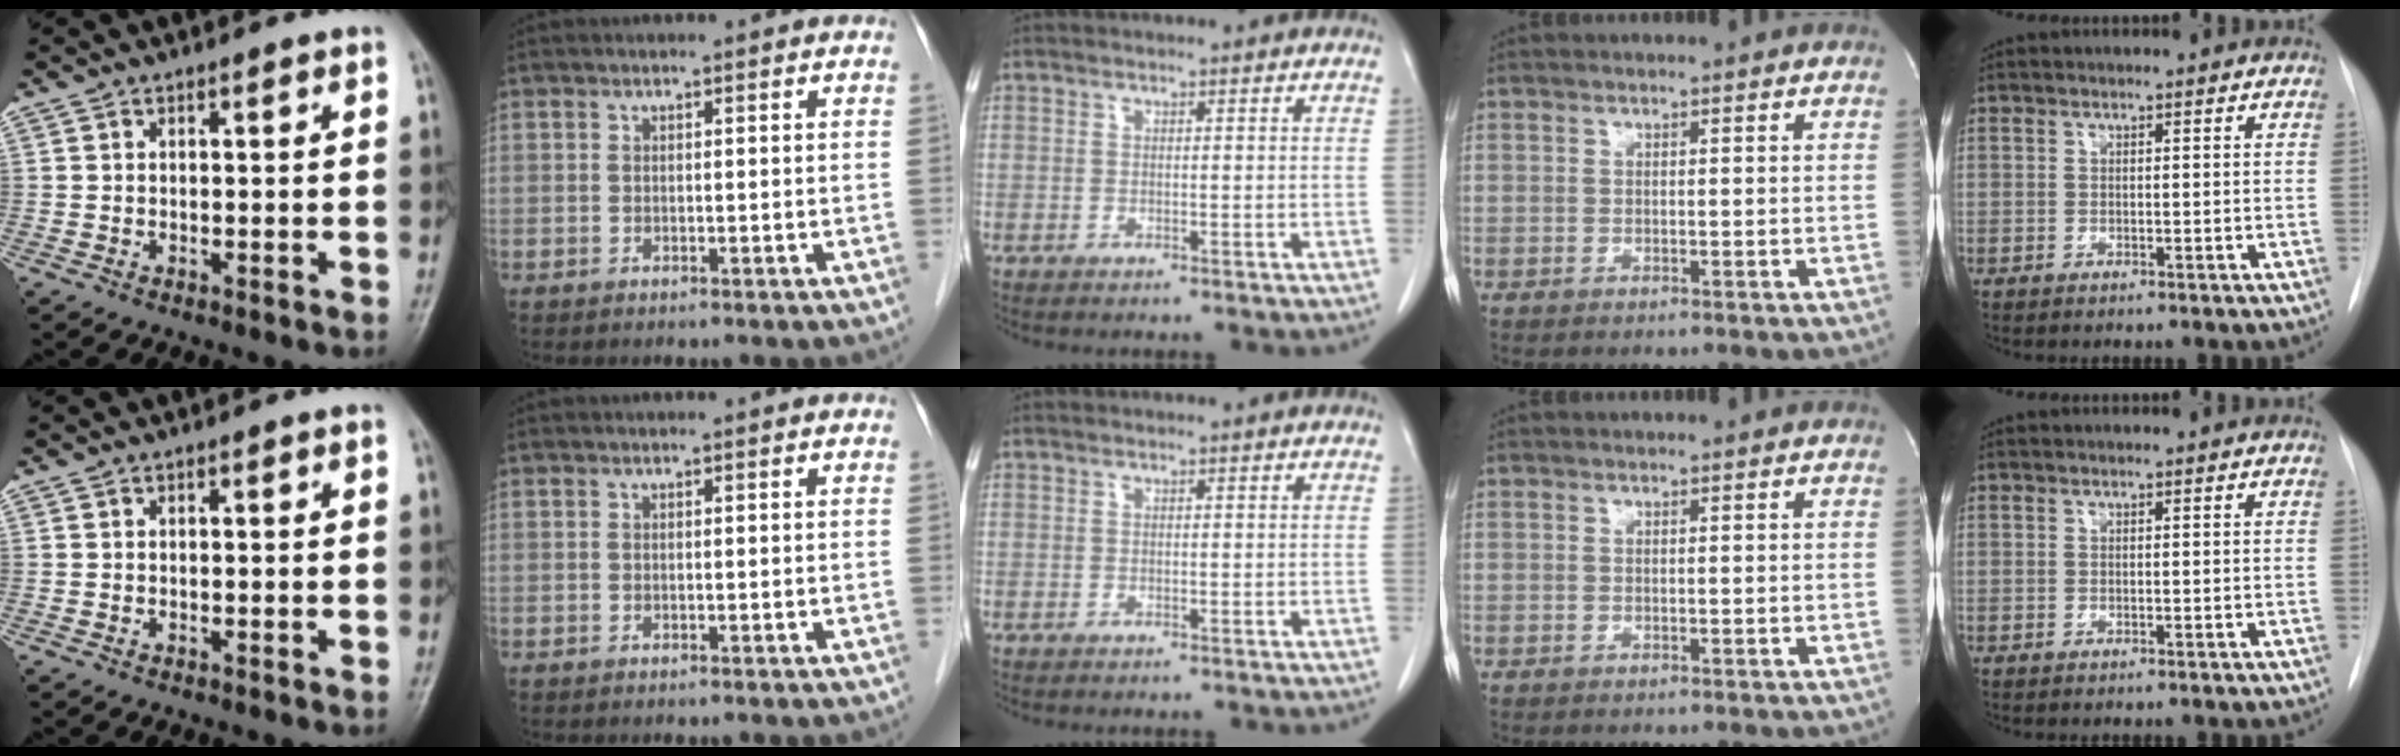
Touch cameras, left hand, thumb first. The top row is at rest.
{}